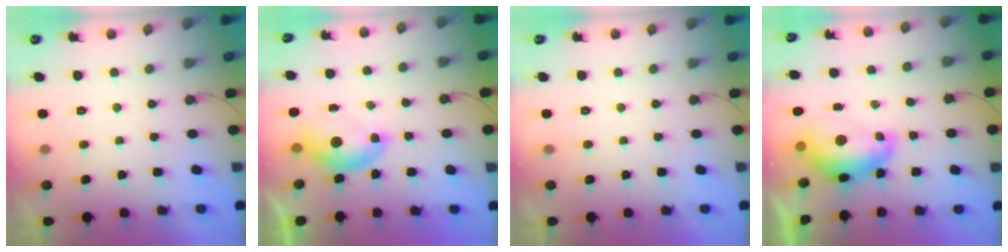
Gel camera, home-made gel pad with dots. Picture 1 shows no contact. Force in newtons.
{"total": 6.9, "press": 6.9, "slide": 1.1}
{"total": 0.0}
{"total": 10.9, "press": 10.8, "slide": 1.0}